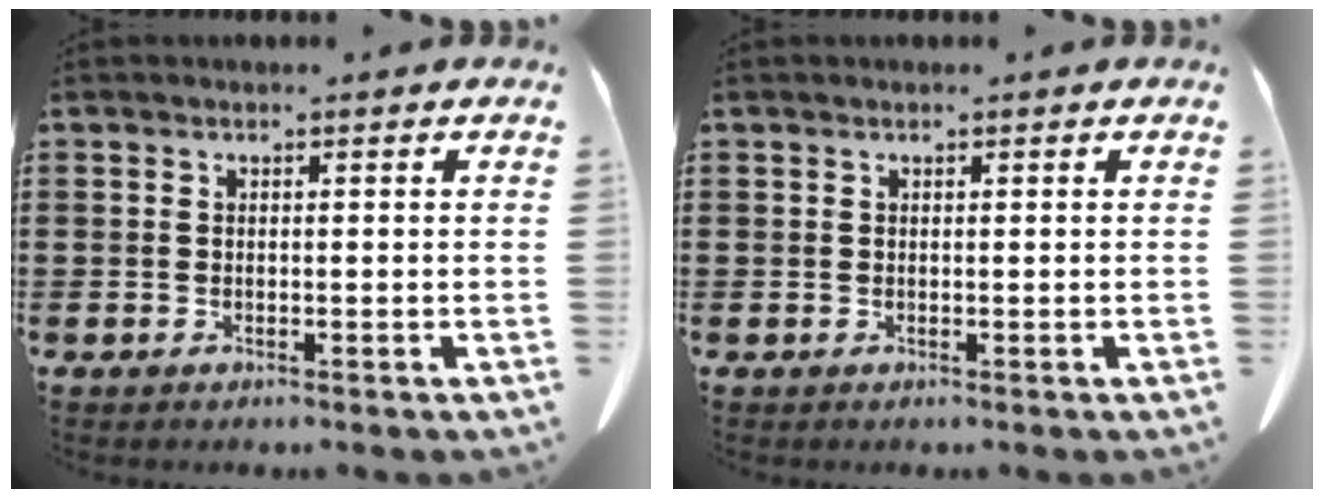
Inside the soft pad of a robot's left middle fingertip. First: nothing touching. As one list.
[{"total": 0.0}]